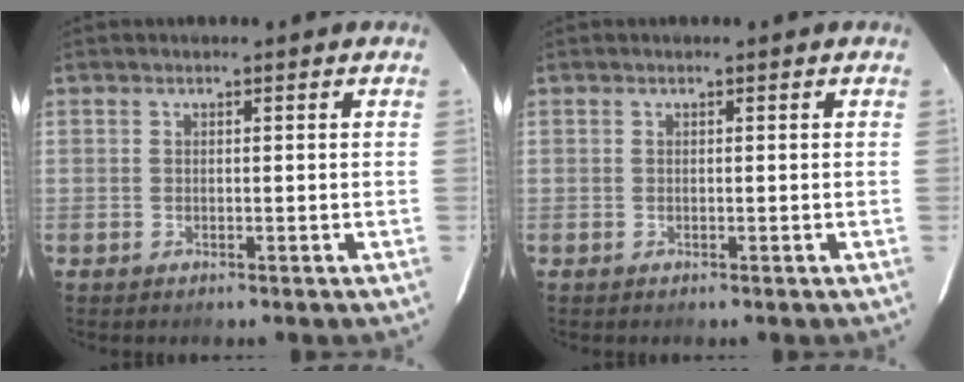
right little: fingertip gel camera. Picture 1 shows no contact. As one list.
[{"total": 0.0}]